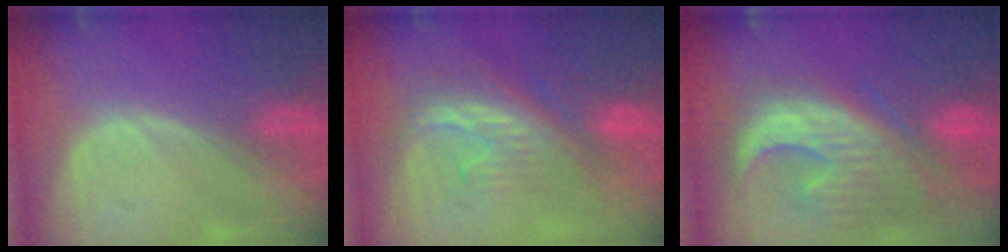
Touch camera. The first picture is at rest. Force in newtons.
{"total": 8.3, "press": 7.3, "slide": 3.8}
{"total": 12.8, "press": 11.2, "slide": 6.2}